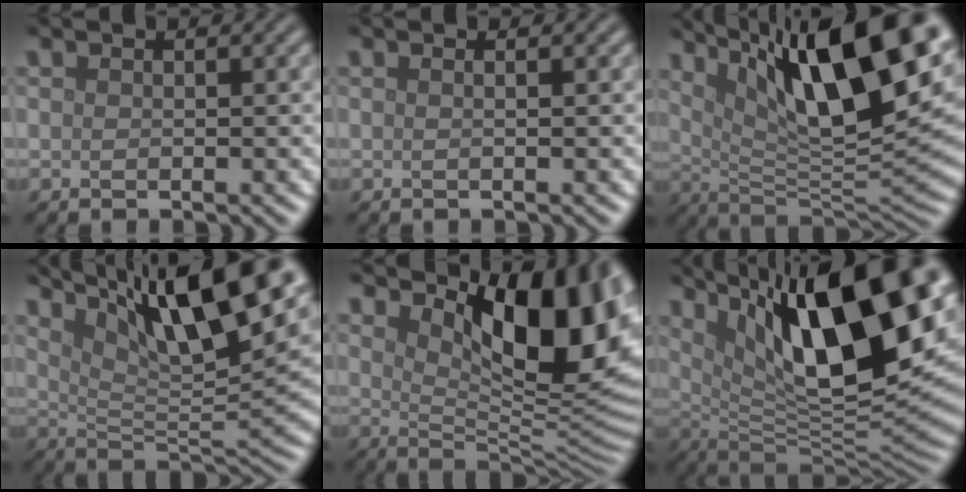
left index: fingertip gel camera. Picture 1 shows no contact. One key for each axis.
{"total": 0.9, "fx": 0.1, "fy": 0.4, "fz": 0.8, "tx": -0.008, "ty": -0.001, "tz": -0.008}
{"total": 16.6, "fx": 7.6, "fy": 5.4, "fz": 13.7, "tx": -0.211, "ty": 0.008, "tz": 0.129}
{"total": 13.9, "fx": 7.6, "fy": 3.8, "fz": 11.0, "tx": -0.168, "ty": 0.014, "tz": 0.125}
{"total": 12.0, "fx": 4.6, "fy": 4.9, "fz": 10.0, "tx": -0.128, "ty": -0.010, "tz": 0.075}
{"total": 17.8, "fx": 7.3, "fy": 6.5, "fz": 14.9, "tx": -0.232, "ty": 0.010, "tz": 0.126}